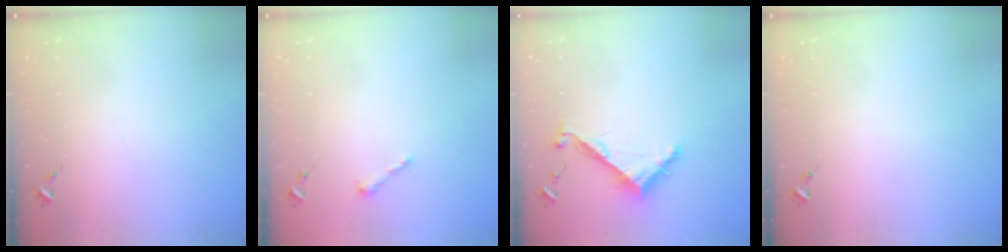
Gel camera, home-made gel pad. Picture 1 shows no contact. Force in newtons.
{"total": 4.3, "press": 4.3, "slide": 0.5}
{"total": 8.2, "press": 8.2, "slide": 0.2}
{"total": 0.0}